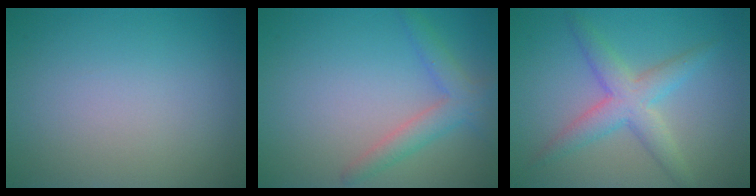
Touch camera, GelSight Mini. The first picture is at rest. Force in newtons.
{"total": 2.9, "press": 2.9, "slide": 0.1}
{"total": 4.1, "press": 4.1, "slide": 0.1}